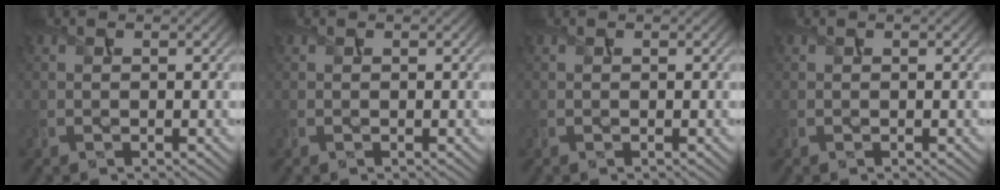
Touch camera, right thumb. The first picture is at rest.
{"total": 0.0}
{"total": 0.0}
{"total": 0.0}